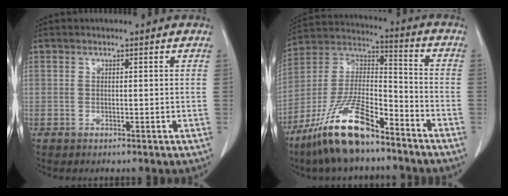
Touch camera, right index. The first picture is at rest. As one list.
[{"total": 15.9, "force": [-11.1, 4.0, 10.6], "torque": [-0.215, 0.005, -0.204]}]